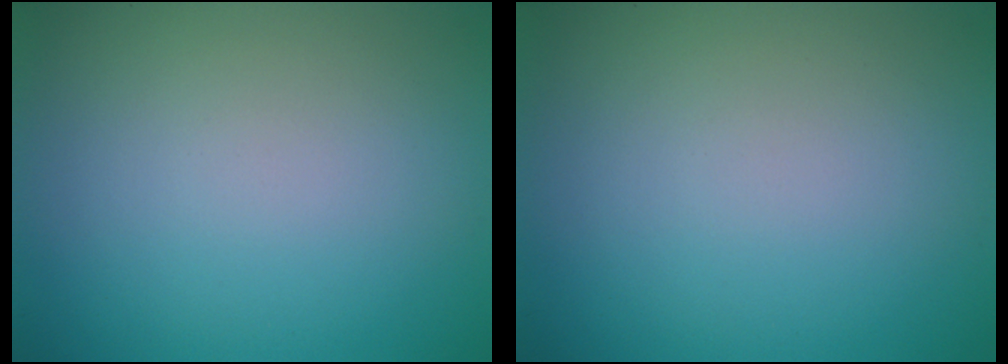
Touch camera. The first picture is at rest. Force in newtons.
{"total": 0.0}